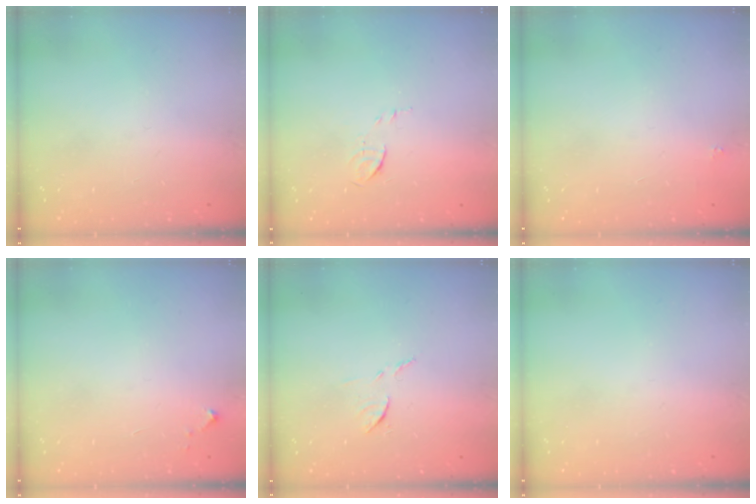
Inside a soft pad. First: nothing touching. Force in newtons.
{"total": 5.0, "press": 4.9, "slide": 1.2}
{"total": 1.8, "press": 1.7, "slide": 0.1}
{"total": 2.6, "press": 2.6, "slide": 0.4}
{"total": 6.7, "press": 6.7, "slide": 0.3}
{"total": 0.0}